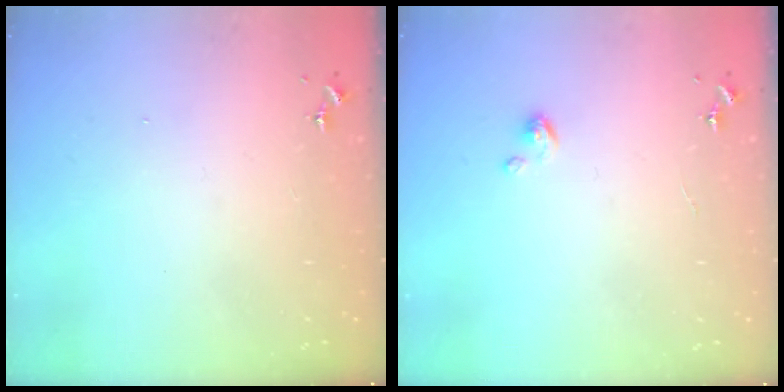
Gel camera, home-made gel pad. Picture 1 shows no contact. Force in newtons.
{"total": 2.7, "press": 2.7, "slide": 0.2}